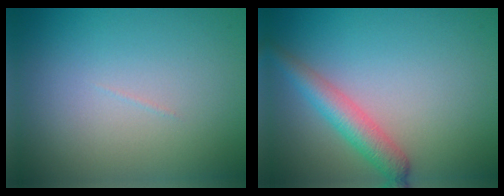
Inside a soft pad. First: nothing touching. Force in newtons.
{"total": 3.3, "press": 3.3, "slide": 0.1}